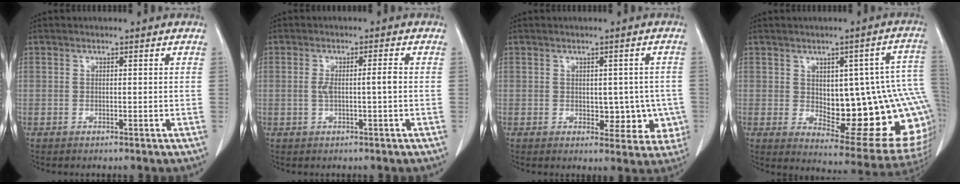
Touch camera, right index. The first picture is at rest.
{"total": 3.1, "force": [-0.2, 0.1, 3.1], "torque": [-0.059, 0.006, 0.001]}
{"total": 6.0, "force": [-0.6, 3.9, 4.5], "torque": [-0.032, 0.013, 0.001]}
{"total": 20.4, "force": [-0.7, 6.3, 19.3], "torque": [-0.177, 0.021, 0.016]}